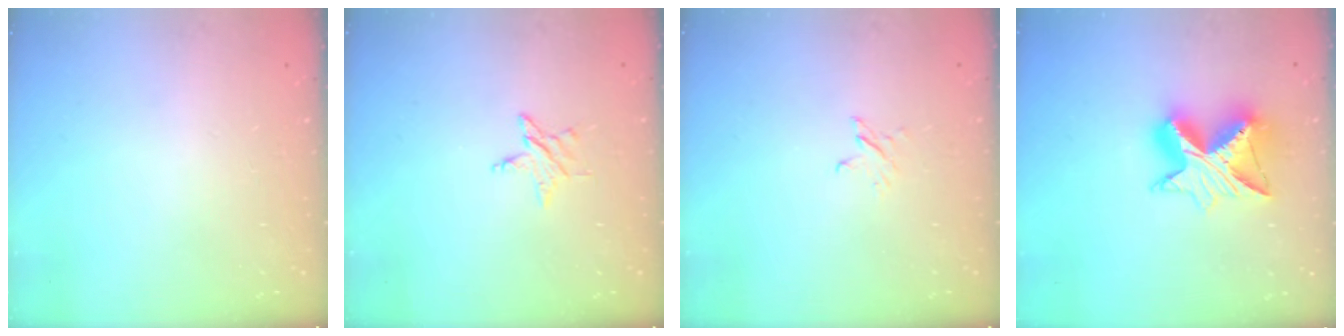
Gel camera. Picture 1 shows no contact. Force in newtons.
{"total": 2.8, "press": 2.7, "slide": 0.3}
{"total": 2.4, "press": 2.4, "slide": 0.3}
{"total": 12.4, "press": 12.4, "slide": 1.3}